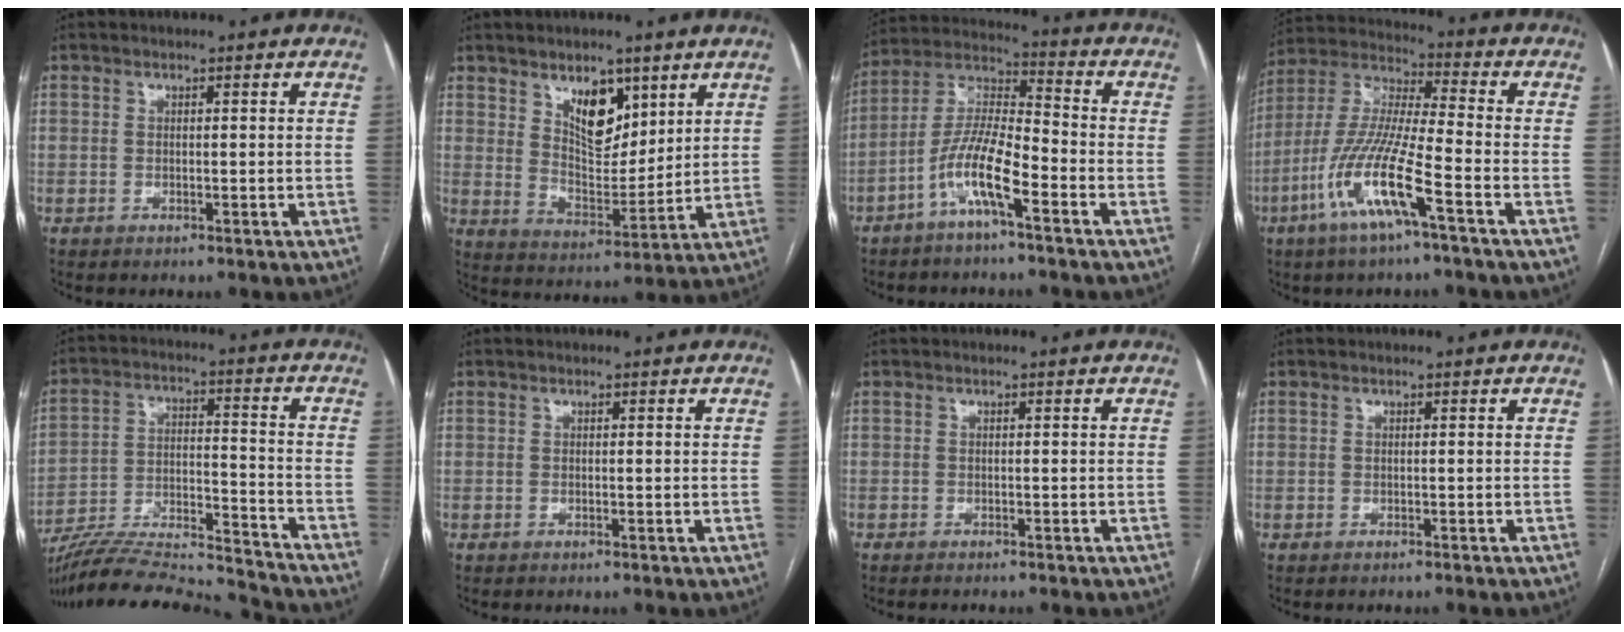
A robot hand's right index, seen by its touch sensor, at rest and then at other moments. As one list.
[{"total": 9.0, "force": [5.0, 4.4, 6.0], "torque": [-0.101, -0.005, 0.095]}, {"total": 10.3, "force": [-5.3, 1.7, 8.8], "torque": [-0.184, 0.012, -0.104]}, {"total": 14.0, "force": [-6.4, 0.8, 12.4], "torque": [-0.266, -0.007, -0.127]}, {"total": 22.9, "force": [-21.5, 1.5, 7.6], "torque": [-0.150, -0.005, -0.339]}, {"total": 0.0}, {"total": 2.2, "force": [-2.0, 0.5, 0.7], "torque": [-0.009, -0.003, -0.023]}, {"total": 0.6, "force": [-0.6, 0.0, 0.0], "torque": [-0.005, -0.001, -0.011]}]